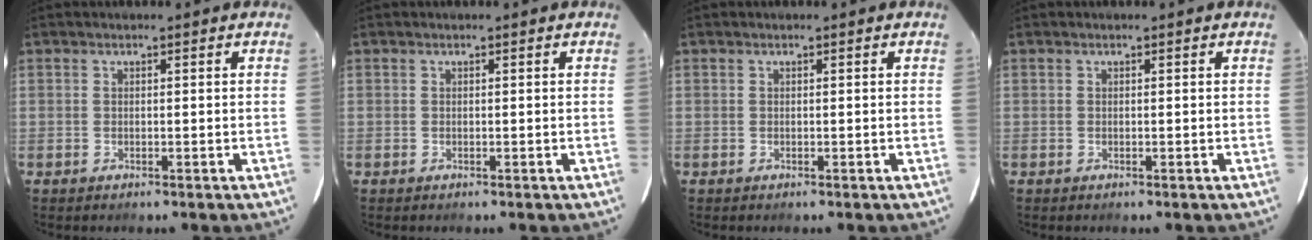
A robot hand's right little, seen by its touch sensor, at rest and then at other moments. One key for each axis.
{"total": 0.0}
{"total": 0.0}
{"total": 0.0}